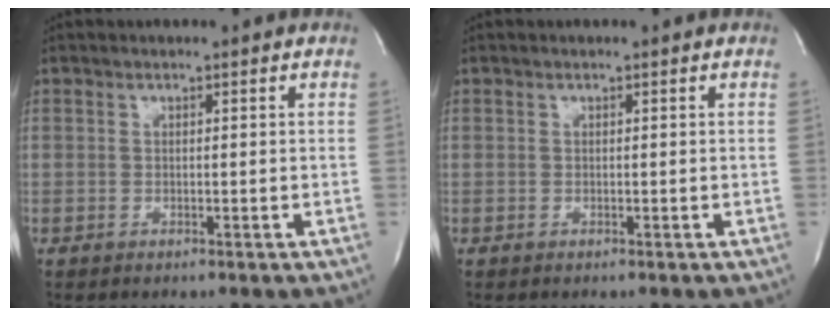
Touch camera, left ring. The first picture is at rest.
{"total": 0.0}